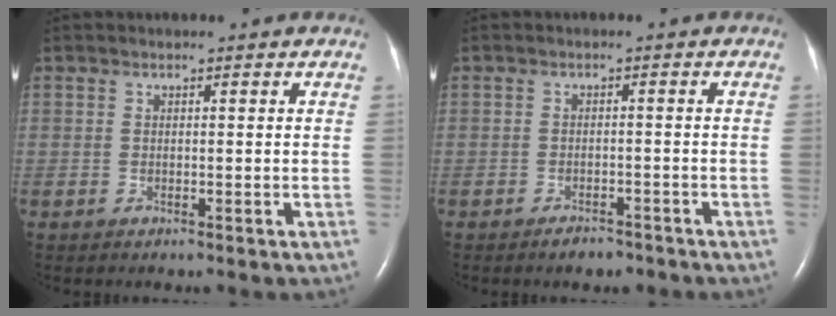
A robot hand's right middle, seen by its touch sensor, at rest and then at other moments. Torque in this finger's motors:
{"motor_torque": [0.16, -0.17, -0.01, 0.01]}